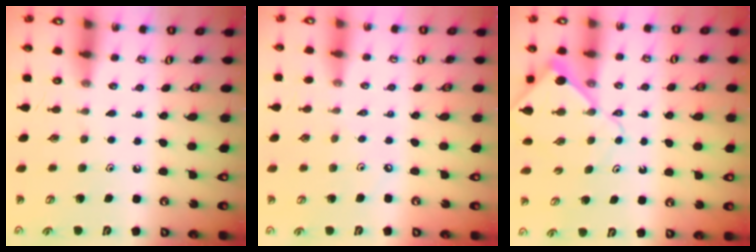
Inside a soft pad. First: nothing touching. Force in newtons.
{"total": 2.1, "press": 2.0, "slide": 0.5}
{"total": 8.3, "press": 8.3, "slide": 0.8}